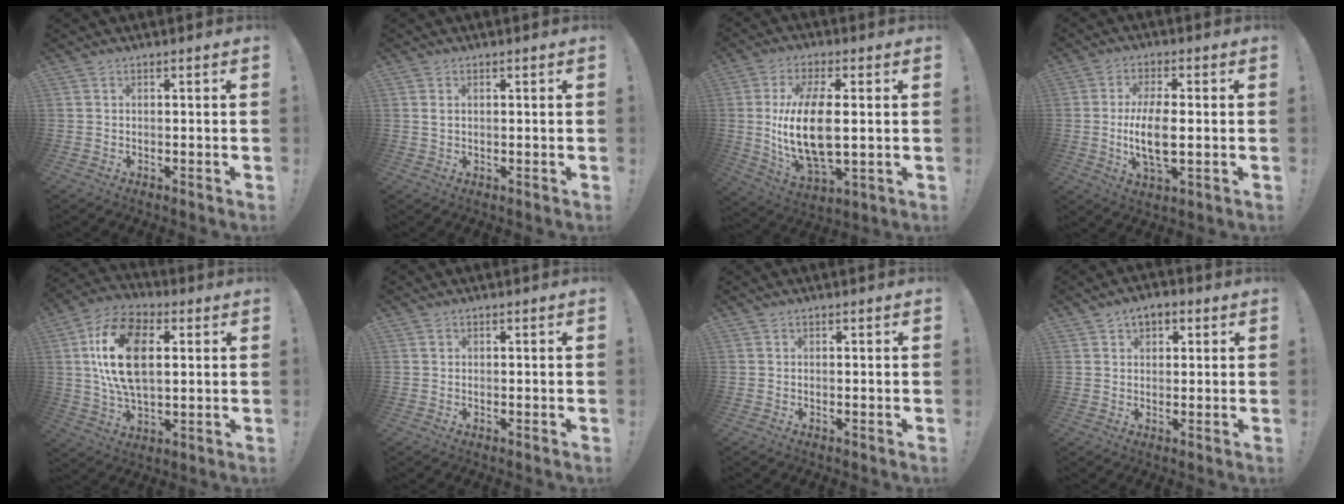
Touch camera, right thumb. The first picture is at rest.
{"total": 1.4, "force": [0.6, 0.7, 1.0], "torque": [-0.020, 0.002, 0.011]}
{"total": 16.9, "force": [0.8, 7.8, 15.0], "torque": [-0.297, -0.014, 0.012]}
{"total": 10.6, "force": [-0.7, 4.2, 9.7], "torque": [-0.195, -0.012, -0.017]}
{"total": 19.3, "force": [4.0, 11.1, 15.3], "torque": [-0.282, 0.004, 0.065]}
{"total": 0.7, "force": [0.3, 0.6, 0.1], "torque": [0.007, 0.000, 0.005]}
{"total": 0.0}
{"total": 4.3, "force": [2.0, 3.0, 2.2], "torque": [-0.030, -0.001, 0.035]}